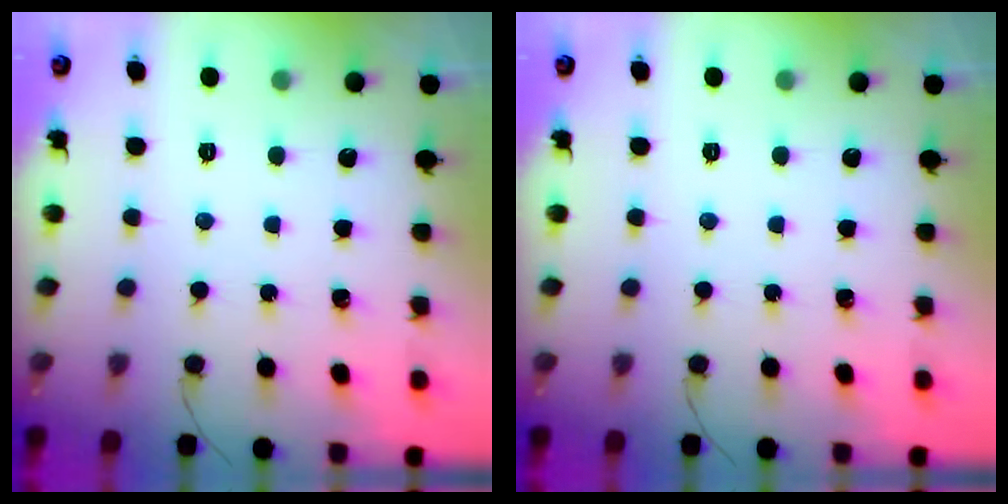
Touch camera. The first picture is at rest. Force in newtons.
{"total": 0.0}